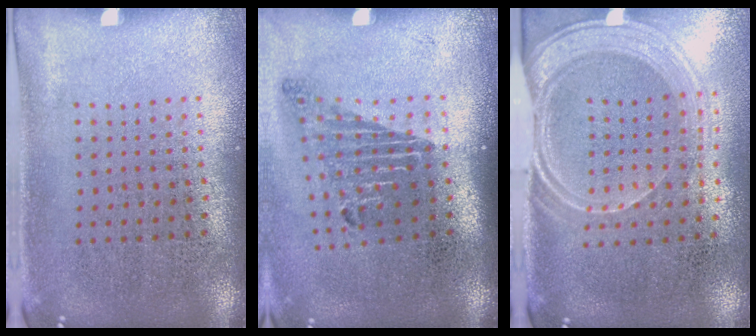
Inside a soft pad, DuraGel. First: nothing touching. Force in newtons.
{"total": 1.8, "press": 1.3, "slide": 1.3}
{"total": 1.9, "press": 1.7, "slide": 0.9}